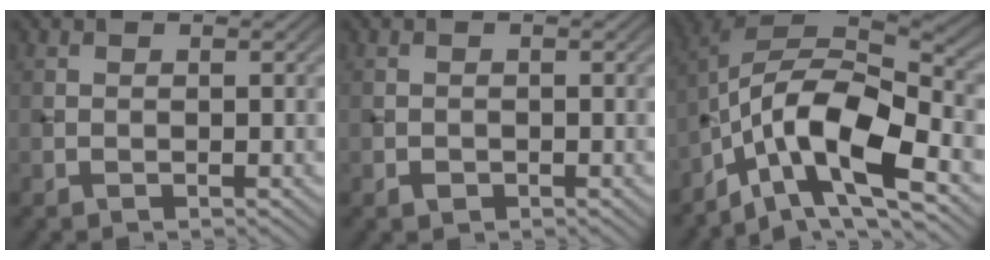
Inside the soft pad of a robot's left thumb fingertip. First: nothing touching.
{"total": 0.8, "force": [-0.4, 0.6, 0.3], "torque": [-0.002, -0.003, -0.008]}
{"total": 14.3, "force": [-7.1, 5.0, 11.3], "torque": [-0.210, -0.003, -0.139]}